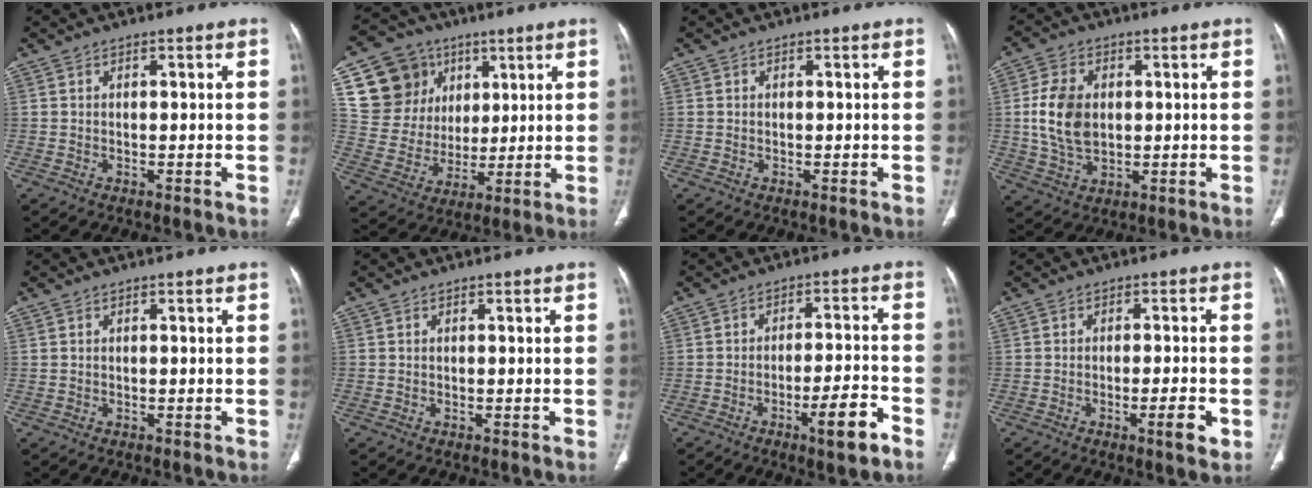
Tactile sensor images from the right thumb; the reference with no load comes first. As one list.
[{"total": 16.0, "force": [6.7, 13.5, 5.3], "torque": [-0.060, -0.005, 0.134]}, {"total": 0.0}, {"total": 10.0, "force": [0.7, 6.9, 7.1], "torque": [-0.129, 0.000, 0.018]}, {"total": 0.0}, {"total": 0.0}, {"total": 7.9, "force": [-4.4, 1.2, 6.4], "torque": [-0.097, 0.027, -0.065]}, {"total": 4.8, "force": [-1.9, 0.8, 4.4], "torque": [-0.064, 0.001, -0.027]}]